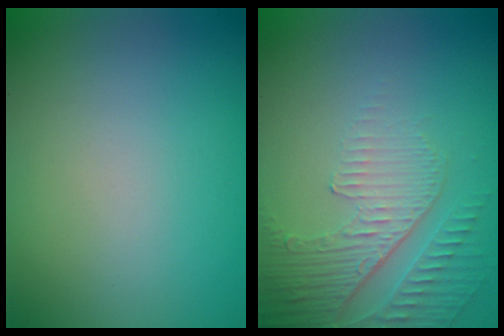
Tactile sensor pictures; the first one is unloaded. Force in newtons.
{"total": 5.1, "press": 3.3, "slide": 3.9}